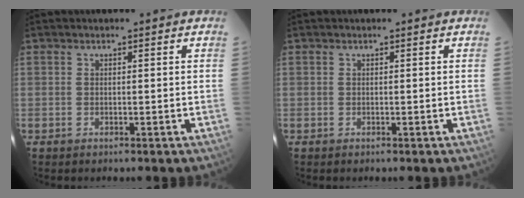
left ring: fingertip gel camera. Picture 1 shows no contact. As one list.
[{"total": 0.0}]